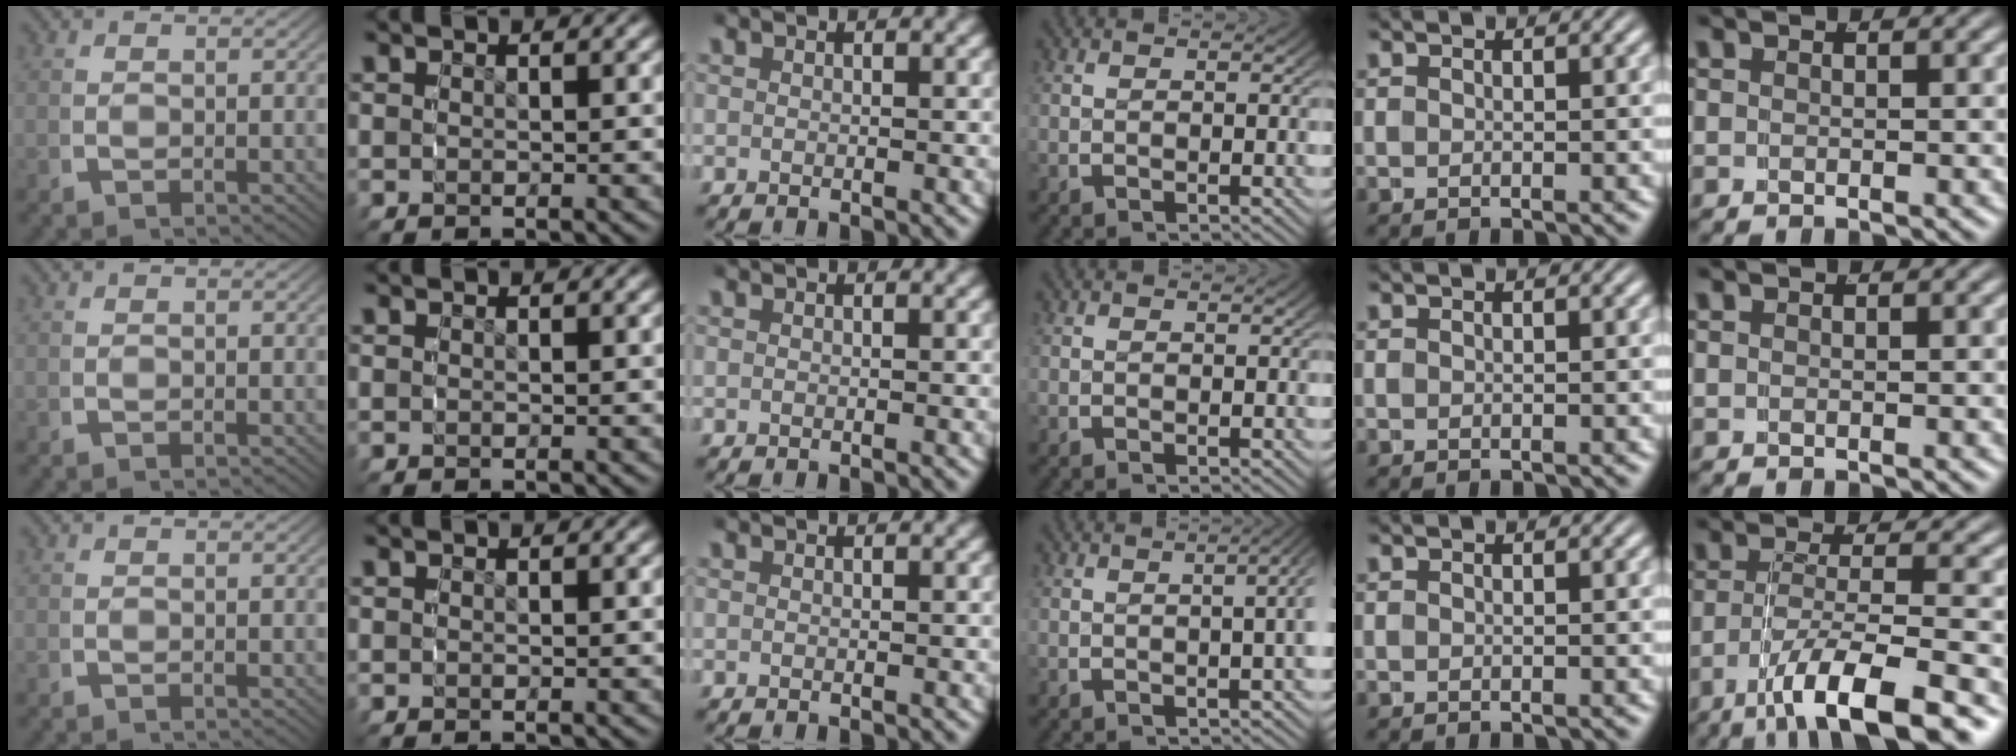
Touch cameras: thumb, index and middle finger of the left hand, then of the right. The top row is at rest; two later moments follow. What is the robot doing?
{"motion": "grasp_and_lifting", "object": "dispenser bottle"}